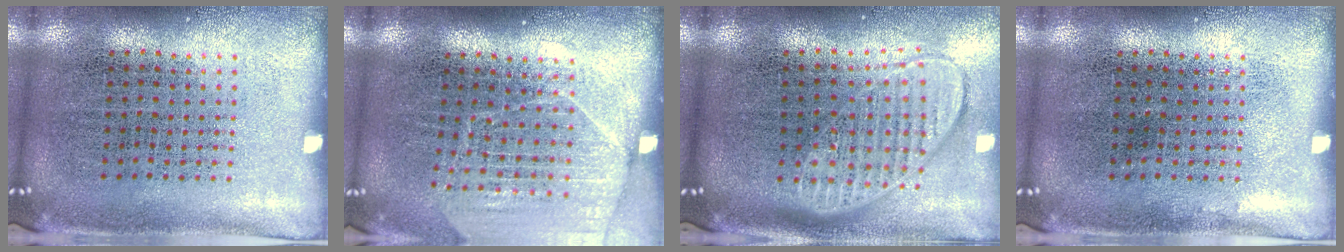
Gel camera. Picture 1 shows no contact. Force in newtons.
{"total": 1.6, "press": 1.6, "slide": 0.3}
{"total": 1.8, "press": 1.5, "slide": 1.0}
{"total": 0.0}